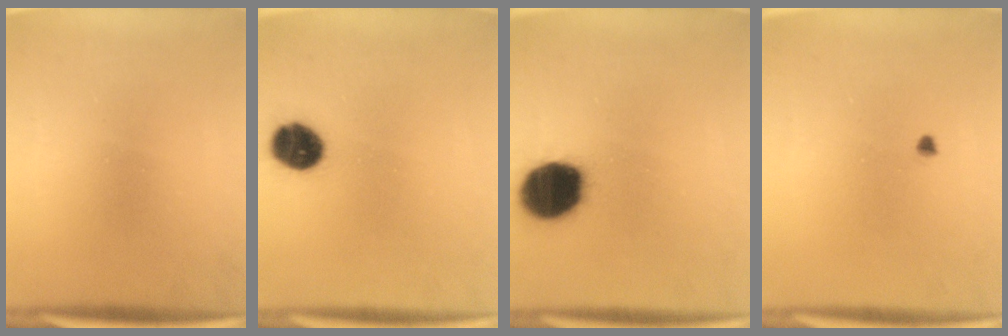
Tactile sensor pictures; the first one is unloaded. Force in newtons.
{"total": 8.9}
{"total": 18.1}
{"total": 0.7}